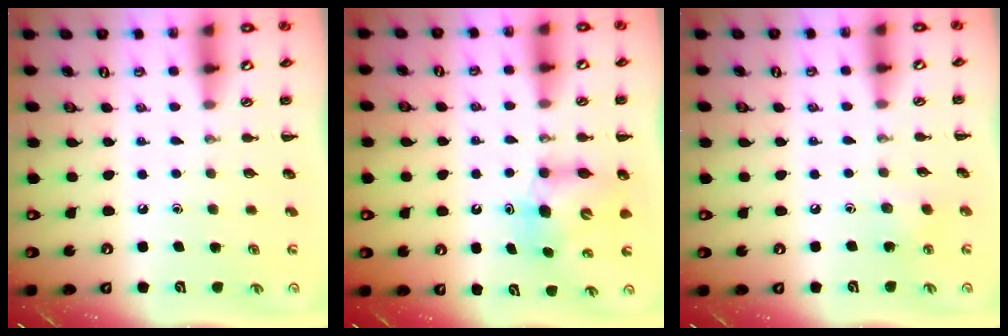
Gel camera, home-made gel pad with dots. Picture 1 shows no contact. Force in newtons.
{"total": 6.5, "press": 6.4, "slide": 1.1}
{"total": 6.3, "press": 6.1, "slide": 1.6}